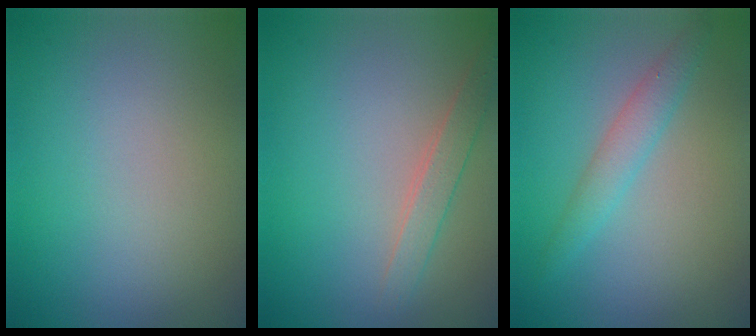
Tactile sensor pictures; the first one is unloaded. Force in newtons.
{"total": 1.9, "press": 1.9, "slide": 0.0}
{"total": 2.2, "press": 2.2, "slide": 0.1}